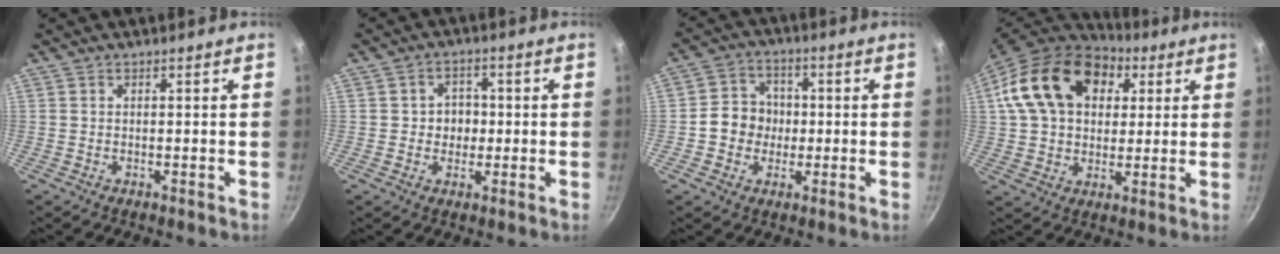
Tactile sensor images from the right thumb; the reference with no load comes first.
{"total": 4.9, "force": [-0.1, 4.3, 2.3], "torque": [-0.004, 0.006, -0.006]}
{"total": 7.7, "force": [-0.6, 7.0, 3.1], "torque": [-0.018, 0.016, -0.026]}
{"total": 20.5, "force": [6.6, 14.5, 12.9], "torque": [-0.206, 0.012, 0.104]}